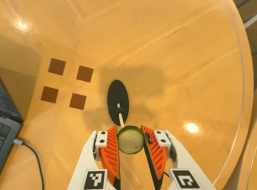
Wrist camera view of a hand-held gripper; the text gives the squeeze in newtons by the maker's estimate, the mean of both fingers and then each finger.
{"total": 10.2, "left": 10.5, "right": 9.9}